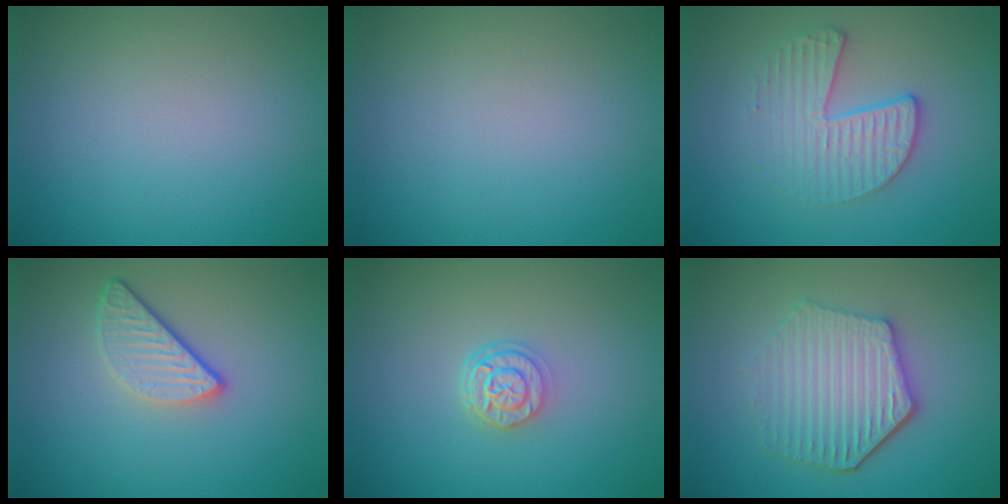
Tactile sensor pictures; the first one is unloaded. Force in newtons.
{"total": 0.0}
{"total": 3.4, "press": 2.8, "slide": 1.8}
{"total": 3.2, "press": 2.6, "slide": 1.9}
{"total": 2.7, "press": 2.1, "slide": 1.7}
{"total": 5.3, "press": 4.3, "slide": 3.0}